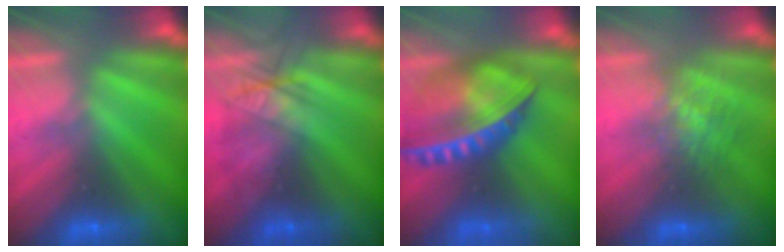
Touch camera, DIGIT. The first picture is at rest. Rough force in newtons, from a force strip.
{"total": 2.5}
{"total": 13.7}
{"total": 4.1}